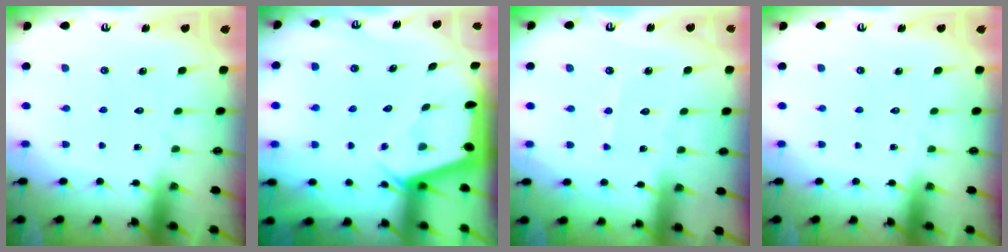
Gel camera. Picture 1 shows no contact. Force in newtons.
{"total": 2.4, "press": 2.4, "slide": 0.3}
{"total": 3.2, "press": 3.2, "slide": 0.3}
{"total": 0.0}